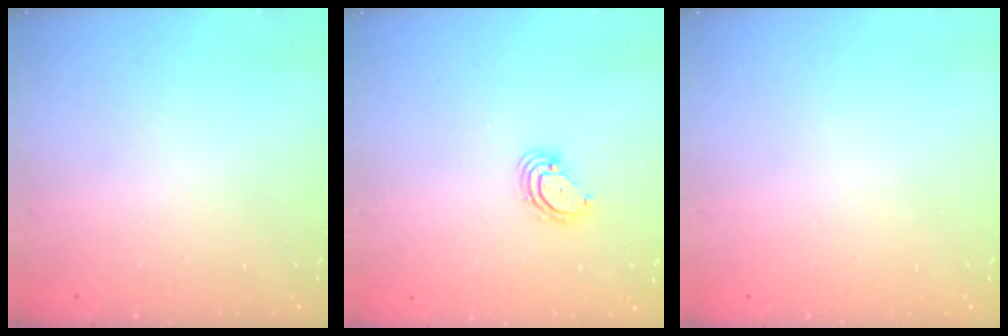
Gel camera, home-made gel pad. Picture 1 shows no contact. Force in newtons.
{"total": 4.3, "press": 4.3, "slide": 0.4}
{"total": 0.0}